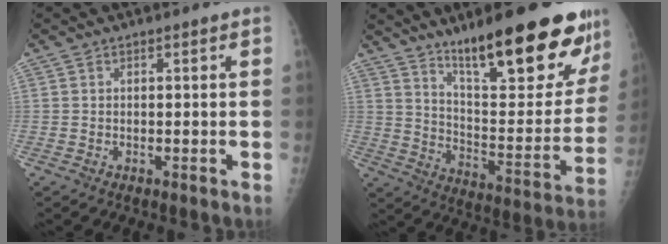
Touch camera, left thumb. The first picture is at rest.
{"total": 24.8, "force": [16.6, 6.1, 17.4], "torque": [-0.214, -0.087, 0.260]}